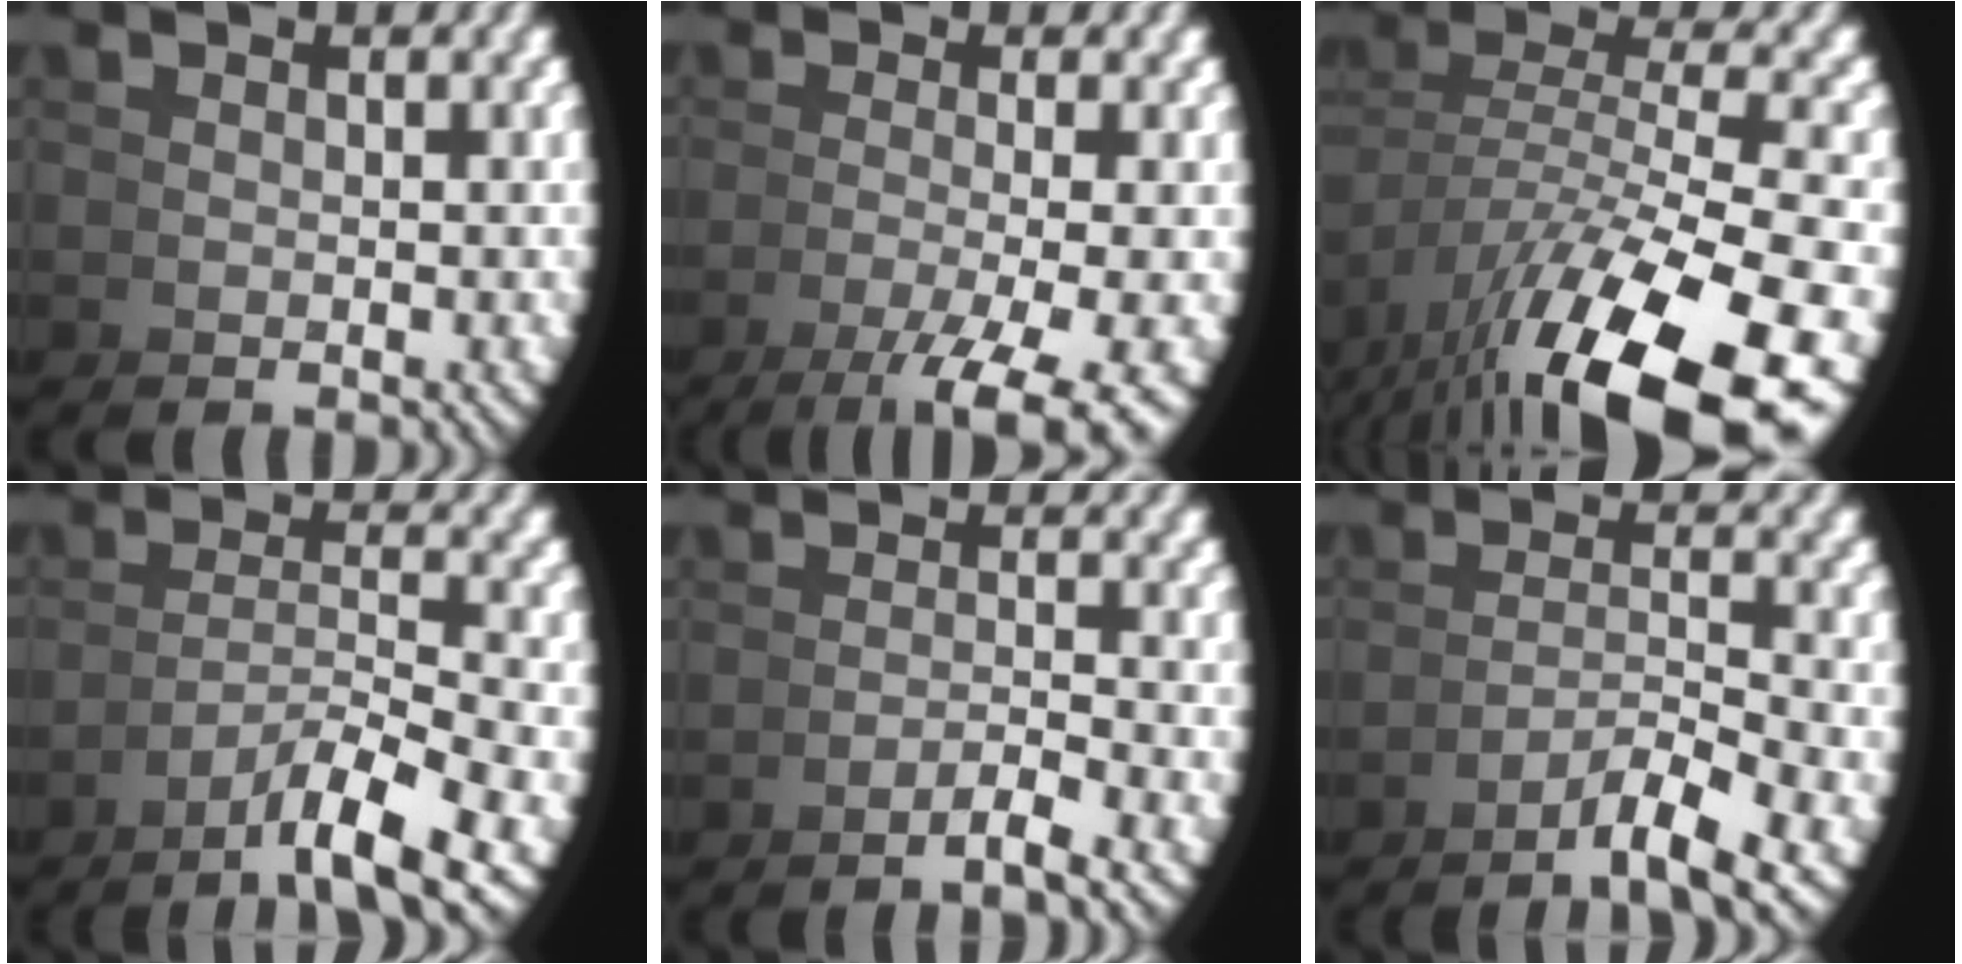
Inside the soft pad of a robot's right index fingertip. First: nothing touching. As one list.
[{"total": 6.9, "force": [-3.5, 1.9, 5.7], "torque": [-0.078, -0.018, -0.040]}, {"total": 10.6, "force": [-3.5, 4.7, 8.8], "torque": [-0.154, -0.030, -0.029]}, {"total": 6.6, "force": [-3.1, 2.3, 5.3], "torque": [-0.072, -0.012, -0.042]}, {"total": 2.4, "force": [-1.7, -0.7, 1.6], "torque": [-0.015, 0.010, -0.036]}, {"total": 5.1, "force": [-2.9, 1.3, 4.0], "torque": [-0.054, -0.004, -0.044]}]